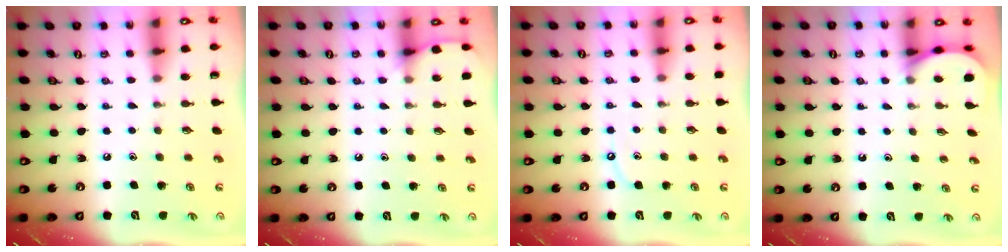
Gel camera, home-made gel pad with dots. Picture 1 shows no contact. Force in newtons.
{"total": 5.0, "press": 5.0, "slide": 0.7}
{"total": 4.0, "press": 4.0, "slide": 0.2}
{"total": 2.5, "press": 2.5, "slide": 0.3}